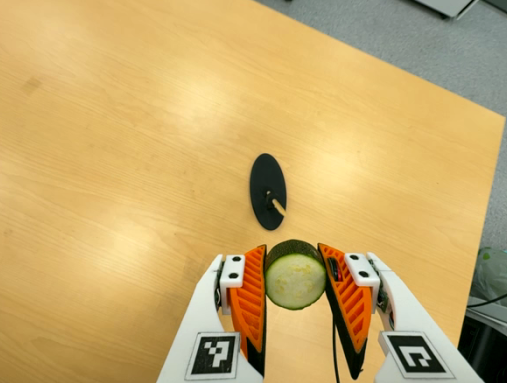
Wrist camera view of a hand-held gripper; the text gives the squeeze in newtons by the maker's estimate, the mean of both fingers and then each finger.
{"total": 10.6, "left": 9.8, "right": 11.5}